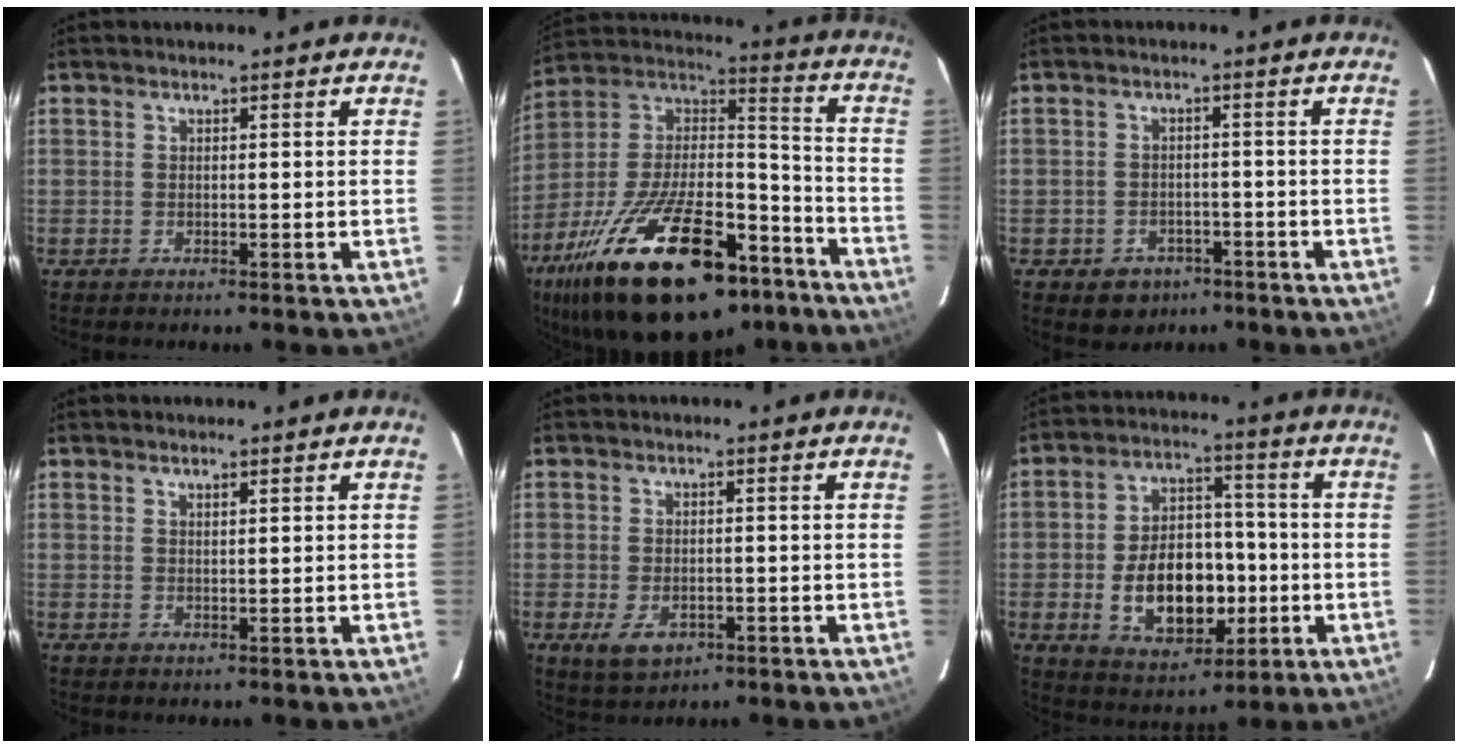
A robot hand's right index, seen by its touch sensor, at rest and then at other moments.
{"total": 35.3, "force": [-21.9, 14.7, 23.3], "torque": [-0.432, -0.011, -0.328]}
{"total": 5.5, "force": [-3.2, 4.2, 1.4], "torque": [-0.039, 0.010, -0.033]}
{"total": 1.0, "force": [0.9, 0.0, 0.5], "torque": [-0.010, -0.001, 0.016]}
{"total": 5.5, "force": [-2.2, 3.4, 3.7], "torque": [-0.082, -0.012, -0.032]}
{"total": 14.9, "force": [-3.3, 9.5, 11.0], "torque": [-0.212, 0.020, -0.033]}